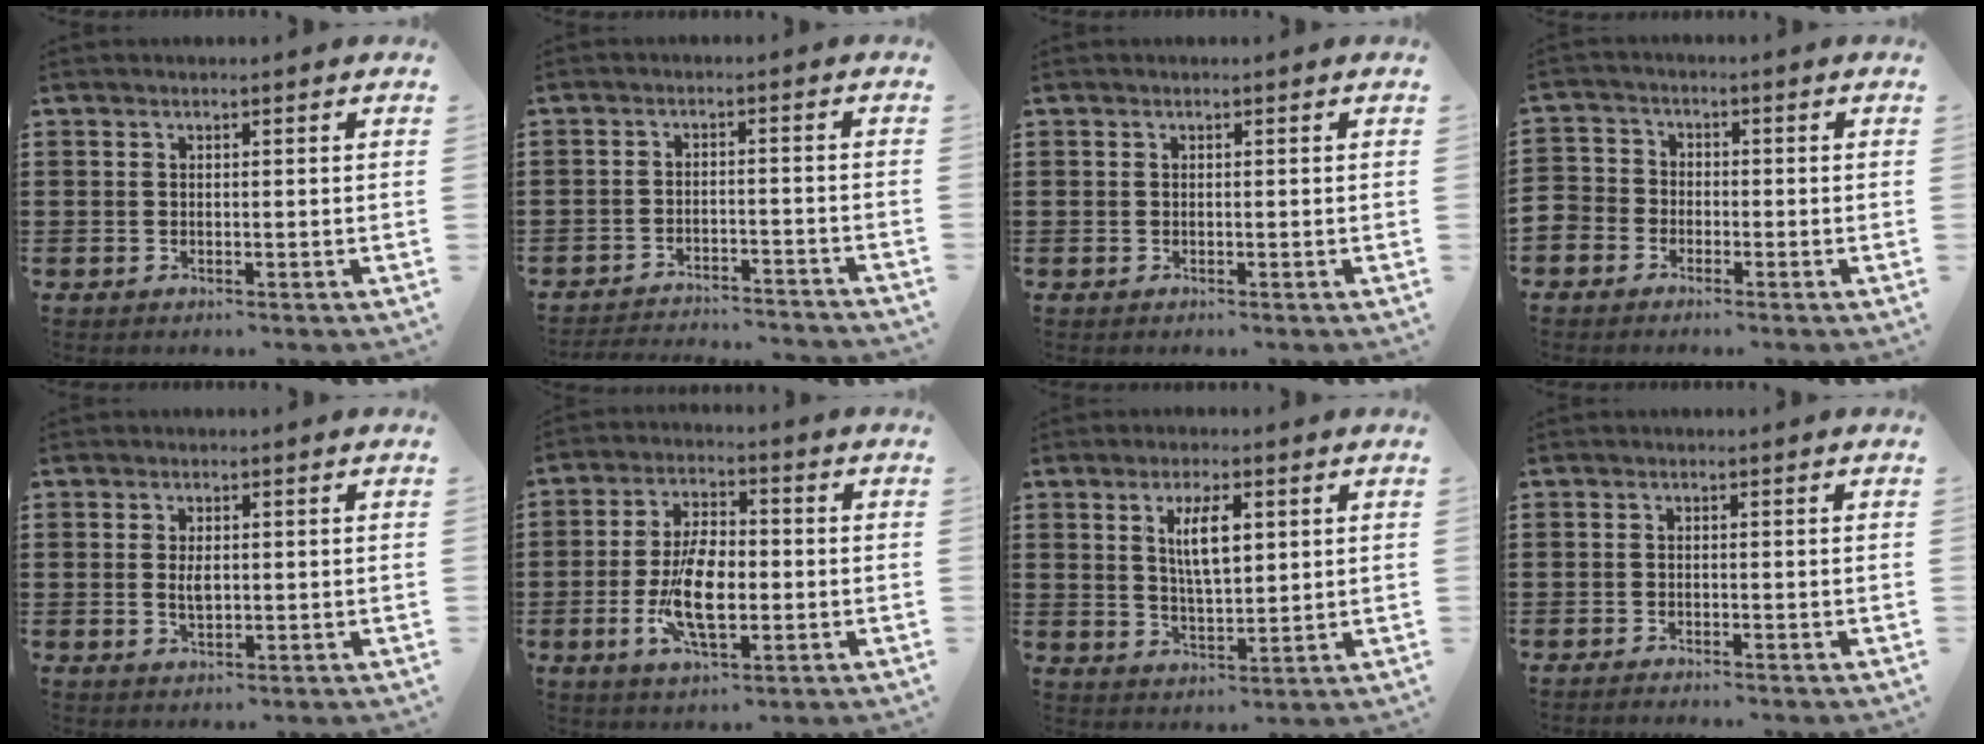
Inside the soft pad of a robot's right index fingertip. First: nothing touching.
{"total": 3.3, "force": [-3.2, -0.1, 0.2], "torque": [-0.009, 0.000, -0.070]}
{"total": 0.0}
{"total": 3.1, "force": [-2.3, 2.0, -0.1], "torque": [-0.018, 0.002, -0.054]}
{"total": 2.7, "force": [0.1, 1.3, 2.3], "torque": [-0.047, 0.003, 0.002]}
{"total": 9.7, "force": [-1.7, 4.4, 8.4], "torque": [-0.184, -0.005, -0.034]}
{"total": 6.1, "force": [1.8, 2.1, 5.4], "torque": [-0.097, 0.000, 0.026]}
{"total": 0.9, "force": [-0.9, -0.1, 0.0], "torque": [-0.001, -0.002, -0.019]}